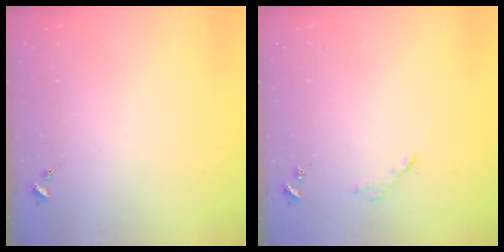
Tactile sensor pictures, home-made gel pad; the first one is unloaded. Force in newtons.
{"total": 2.8, "press": 2.8, "slide": 0.4}